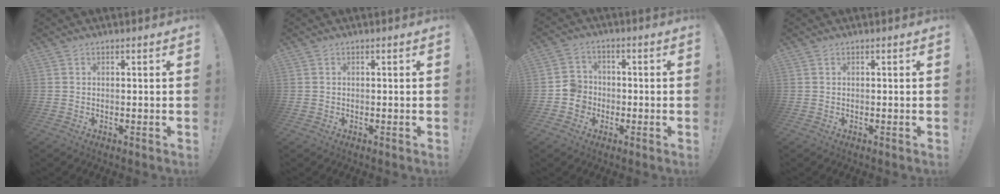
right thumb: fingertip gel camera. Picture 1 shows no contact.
{"total": 0.6, "force": [-0.2, 0.6, 0.0], "torque": [-0.008, 0.006, -0.002]}
{"total": 6.6, "force": [-2.3, 6.0, 1.6], "torque": [-0.025, 0.022, -0.041]}
{"total": 0.0}